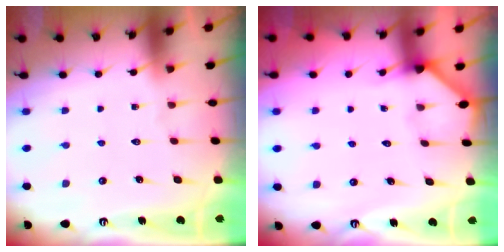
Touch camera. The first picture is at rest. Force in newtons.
{"total": 1.9, "press": 1.9, "slide": 0.2}